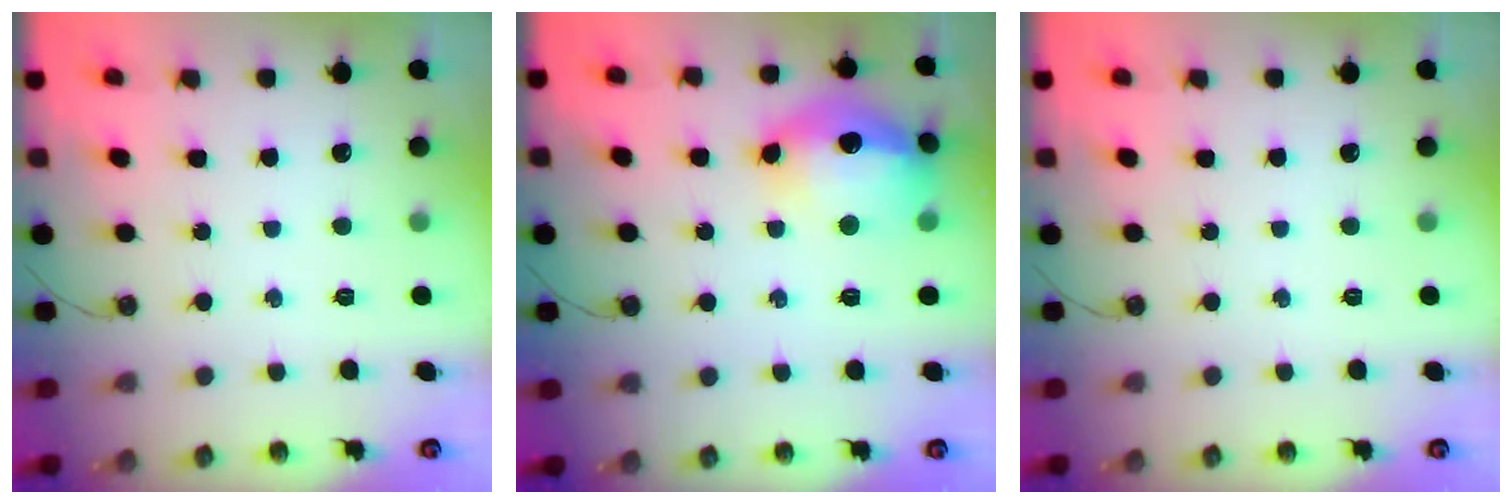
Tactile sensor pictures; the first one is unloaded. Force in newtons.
{"total": 17.1, "press": 17.0, "slide": 1.5}
{"total": 0.0}